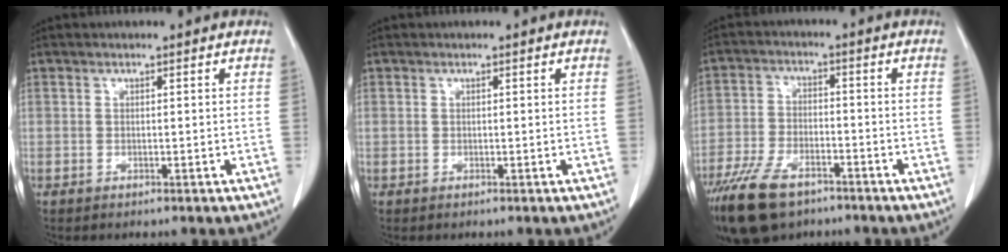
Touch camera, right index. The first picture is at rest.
{"total": 0.0}
{"total": 12.0, "force": [-8.2, 5.3, 6.9], "torque": [-0.139, -0.011, -0.146]}